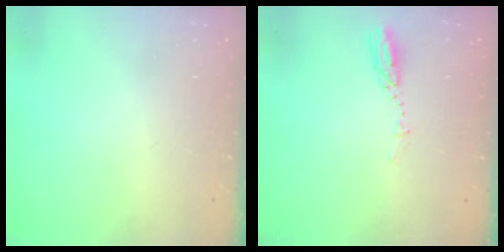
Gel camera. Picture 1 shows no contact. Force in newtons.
{"total": 3.6, "press": 3.5, "slide": 0.4}